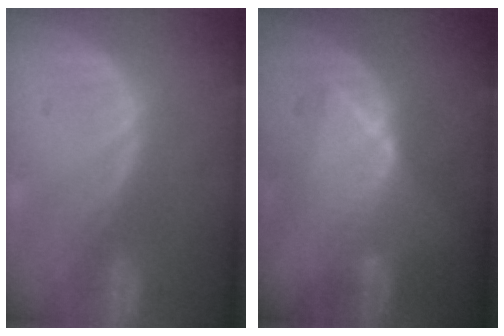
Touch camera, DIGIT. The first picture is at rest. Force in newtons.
{"total": 6.5, "press": 6.5, "slide": 0.6}